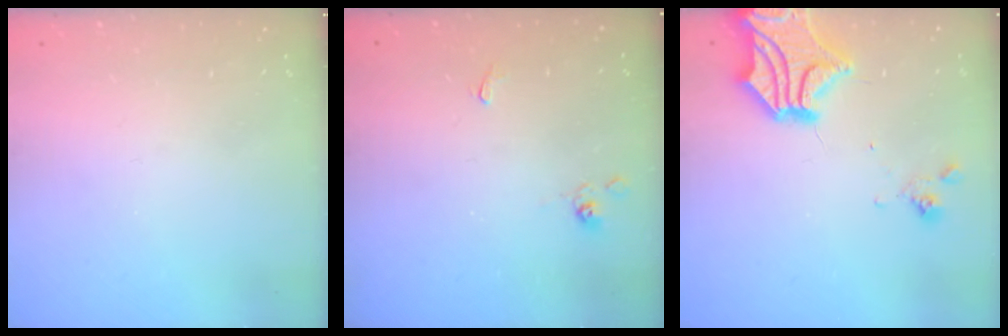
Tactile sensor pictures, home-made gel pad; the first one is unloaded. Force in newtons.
{"total": 2.6, "press": 2.6, "slide": 0.4}
{"total": 5.2, "press": 4.6, "slide": 2.5}